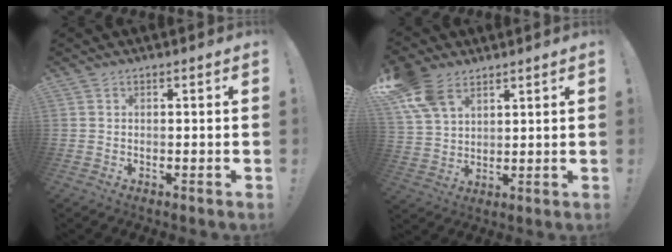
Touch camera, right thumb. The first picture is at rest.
{"total": 11.4, "force": [7.0, 6.9, 5.8], "torque": [-0.121, -0.026, 0.140]}